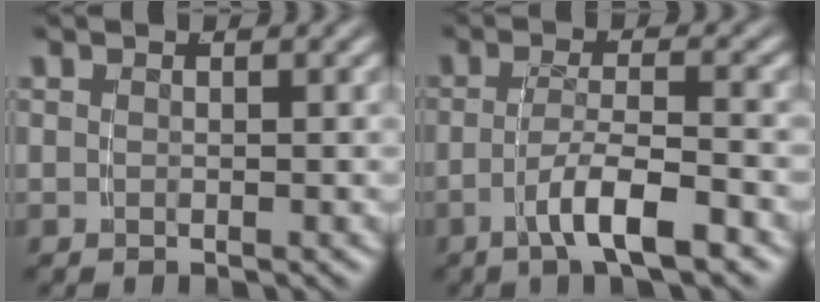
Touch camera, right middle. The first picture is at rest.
{"total": 4.1, "force": [-2.2, 0.3, 3.5], "torque": [-0.062, -0.008, -0.032]}